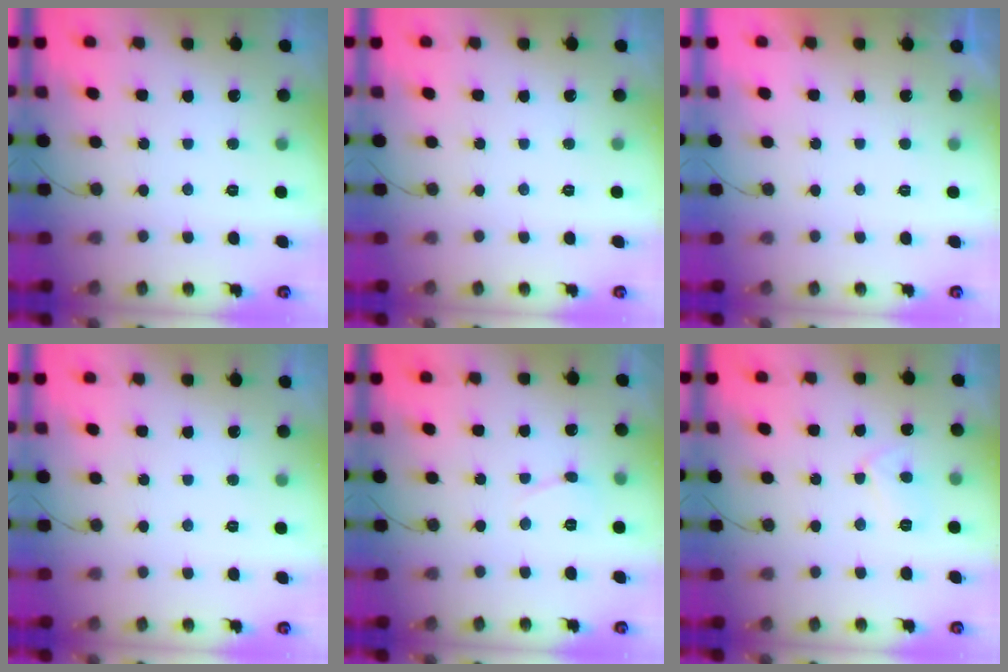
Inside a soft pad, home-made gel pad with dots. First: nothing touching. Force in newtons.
{"total": 0.0}
{"total": 2.0, "press": 2.0, "slide": 0.6}
{"total": 0.0}
{"total": 3.6, "press": 3.6, "slide": 0.3}
{"total": 5.5, "press": 5.5, "slide": 0.7}